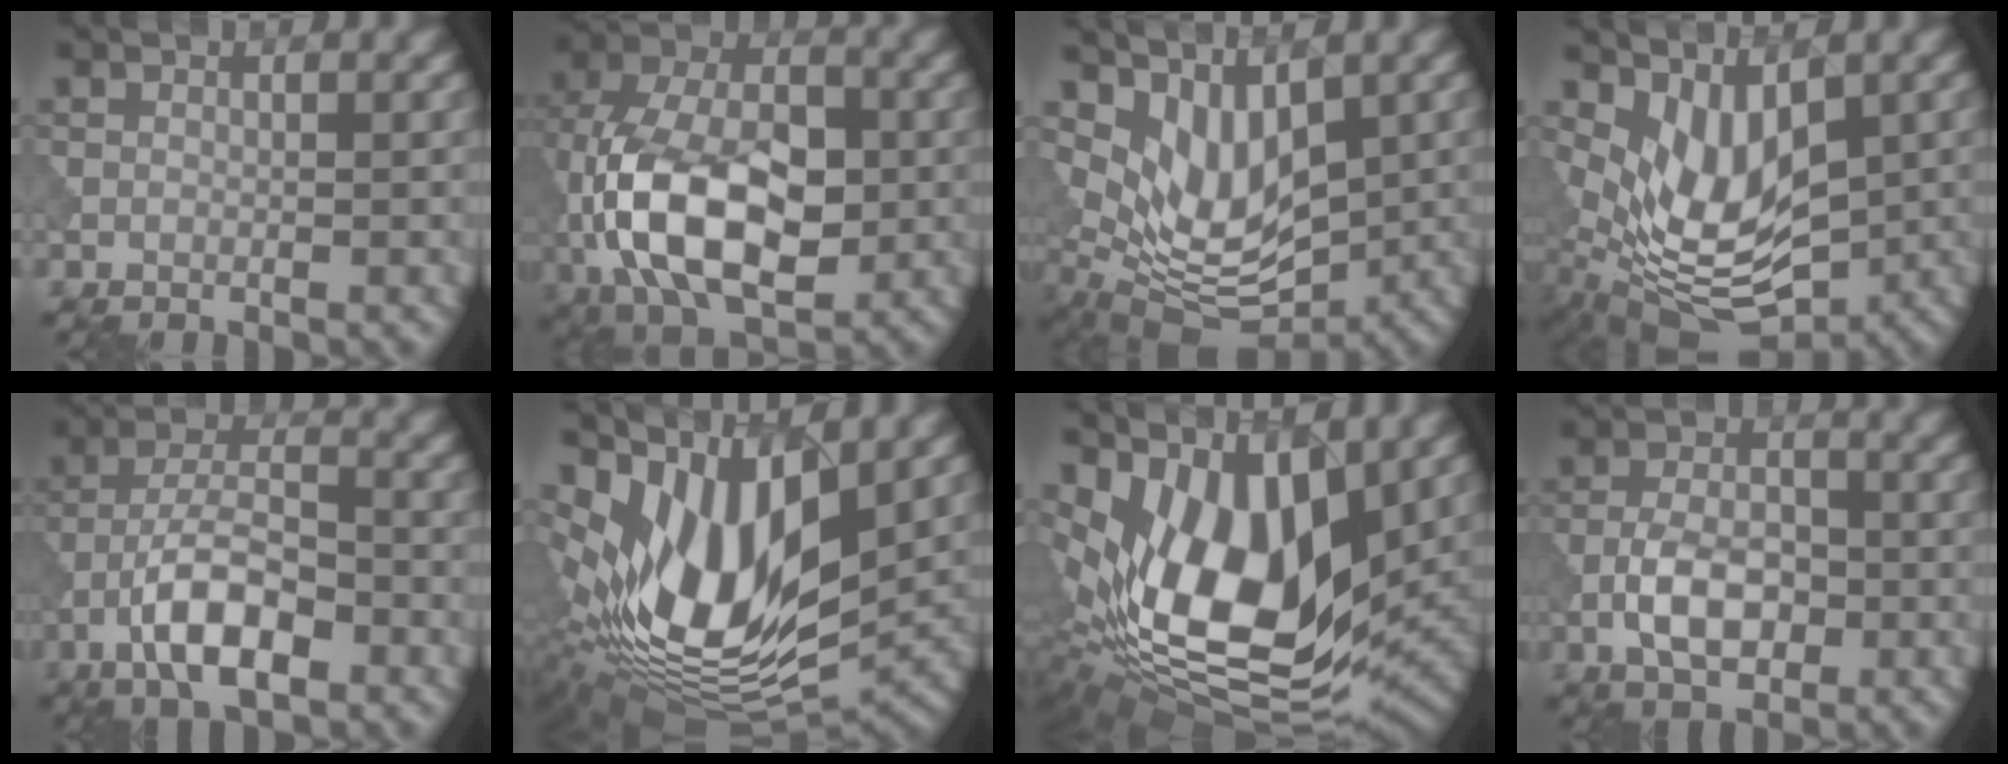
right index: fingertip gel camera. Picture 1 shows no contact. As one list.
[{"total": 13.3, "force": [-2.5, 7.6, 10.6], "torque": [-0.204, 0.005, -0.061]}, {"total": 6.9, "force": [2.3, 3.7, 5.3], "torque": [-0.104, -0.020, 0.050]}, {"total": 7.5, "force": [0.9, 4.5, 6.0], "torque": [-0.114, -0.018, 0.021]}, {"total": 7.5, "force": [-3.6, 2.9, 5.9], "torque": [-0.103, 0.009, -0.071]}, {"total": 13.7, "force": [3.3, 6.7, 11.6], "torque": [-0.230, -0.003, 0.058]}, {"total": 15.0, "force": [2.2, 7.8, 12.7], "torque": [-0.224, -0.014, 0.036]}, {"total": 5.1, "force": [-1.8, 2.8, 3.9], "torque": [-0.070, 0.004, -0.037]}]